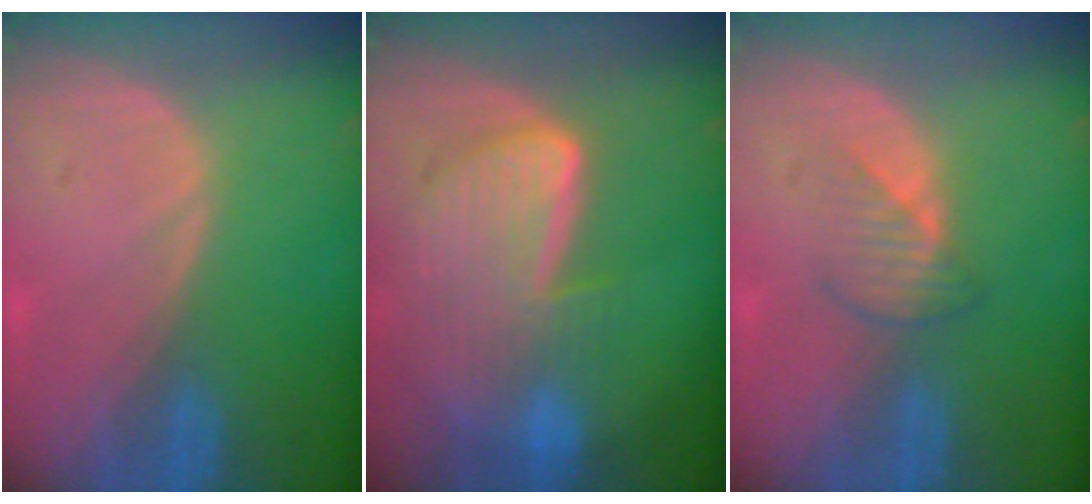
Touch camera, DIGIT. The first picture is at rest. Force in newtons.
{"total": 9.1, "press": 8.0, "slide": 4.5}
{"total": 3.0, "press": 2.9, "slide": 0.7}